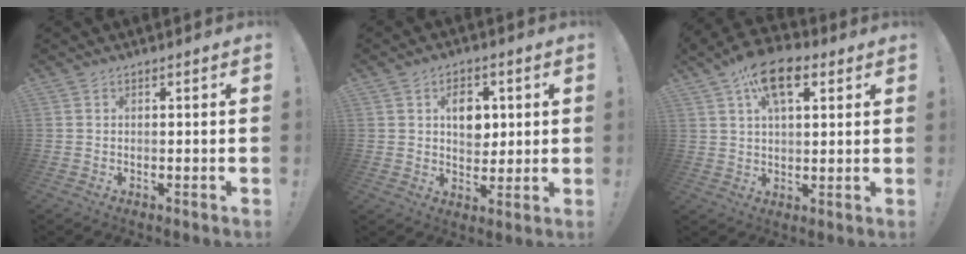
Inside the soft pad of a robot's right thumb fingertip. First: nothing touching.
{"total": 8.3, "force": [2.2, 6.4, 4.9], "torque": [-0.062, -0.004, 0.038]}
{"total": 12.7, "force": [6.1, 6.6, 9.0], "torque": [-0.142, -0.013, 0.109]}